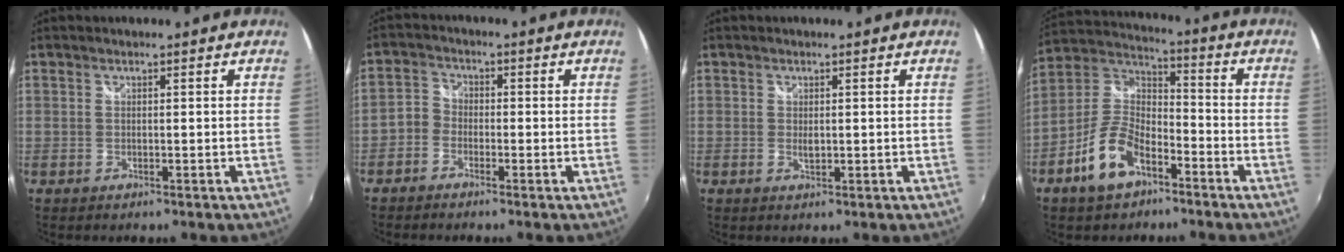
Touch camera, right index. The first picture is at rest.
{"total": 3.2, "force": [-2.0, 2.4, 0.8], "torque": [-0.016, 0.011, -0.048]}
{"total": 1.2, "force": [0.2, 0.7, 1.0], "torque": [-0.016, -0.001, 0.002]}
{"total": 12.2, "force": [-6.7, 6.4, 7.9], "torque": [-0.170, 0.013, -0.123]}